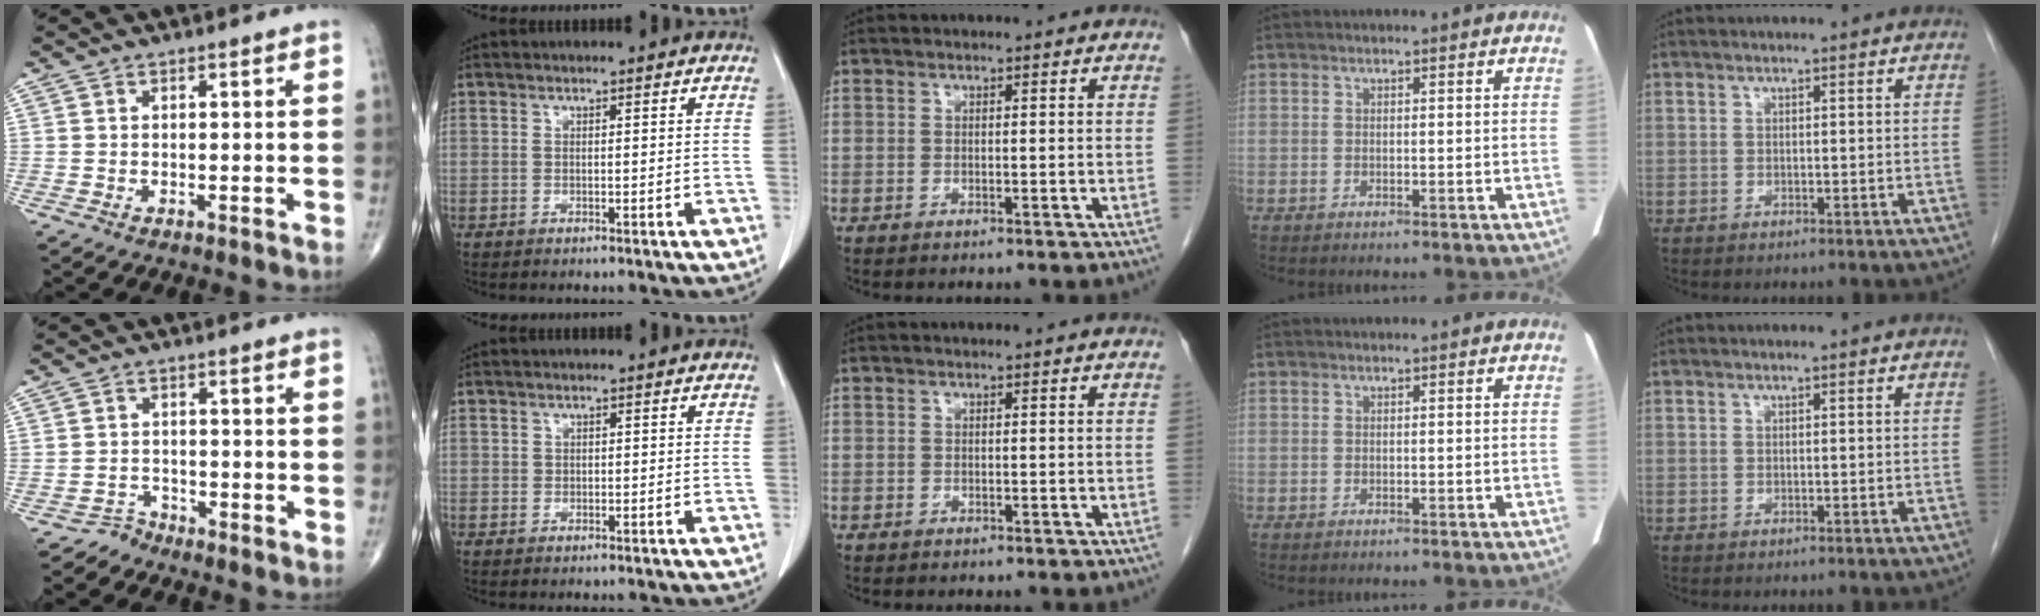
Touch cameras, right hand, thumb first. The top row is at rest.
{"thumb": {"total": 2.3, "force": [-1.9, 0.7, -1.0], "torque": [0.033, 0.004, -0.039]}, "index": {"total": 0.5, "force": [0.0, 0.5, 0.1], "torque": [0.002, 0.003, -0.002]}, "middle": {"total": 0.5, "force": [-0.4, 0.4, 0.0], "torque": [-0.004, 0.003, -0.008]}}